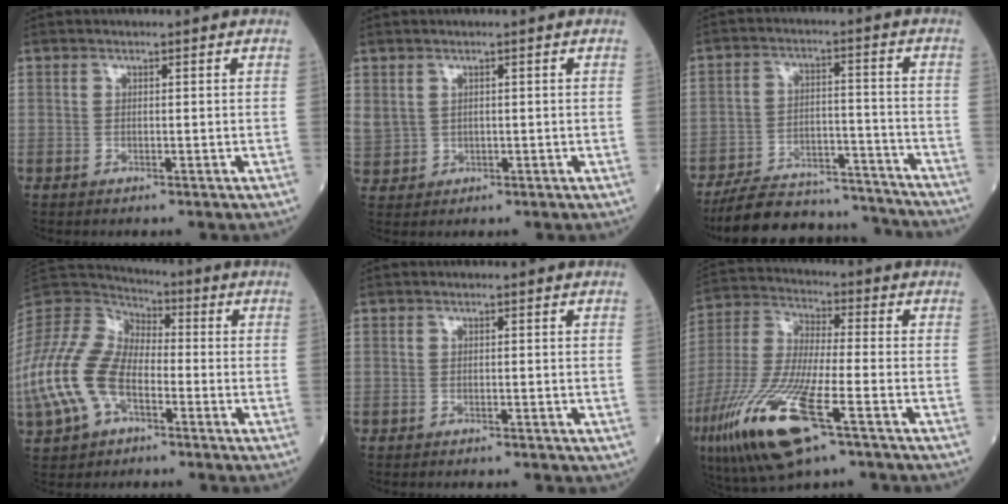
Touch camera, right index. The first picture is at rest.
{"total": 5.8, "force": [1.6, 4.9, 2.5], "torque": [-0.085, 0.010, 0.047]}
{"total": 16.8, "force": [-15.9, 3.9, 4.0], "torque": [-0.068, 0.023, -0.231]}
{"total": 16.1, "force": [-4.9, 9.7, 11.9], "torque": [-0.288, 0.010, -0.095]}
{"total": 0.6, "force": [-0.4, 0.2, 0.3], "torque": [-0.008, 0.000, -0.004]}
{"total": 19.5, "force": [-9.3, 3.7, 16.8], "torque": [-0.398, -0.048, -0.173]}